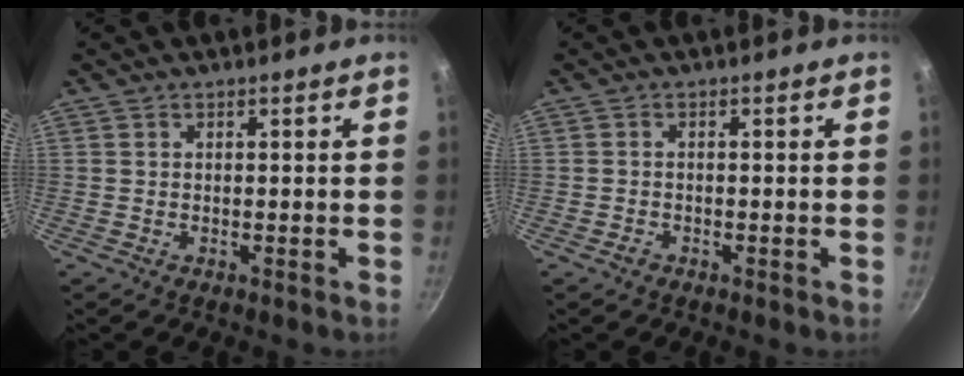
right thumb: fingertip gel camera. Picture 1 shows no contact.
{"total": 1.1, "force": [-0.7, 0.8, 0.4], "torque": [-0.009, 0.006, -0.013]}